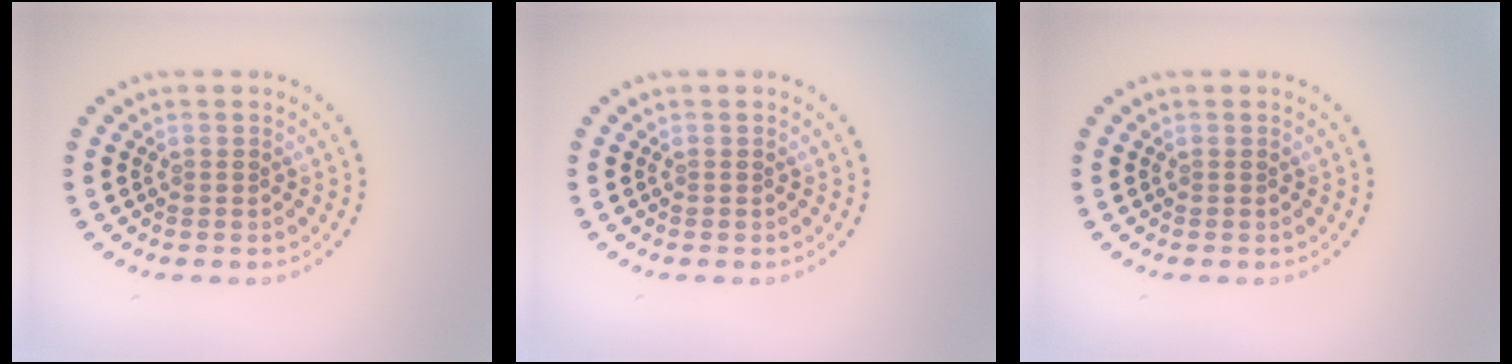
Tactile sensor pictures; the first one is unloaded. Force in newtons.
{"total": 0.0}
{"total": 0.0}